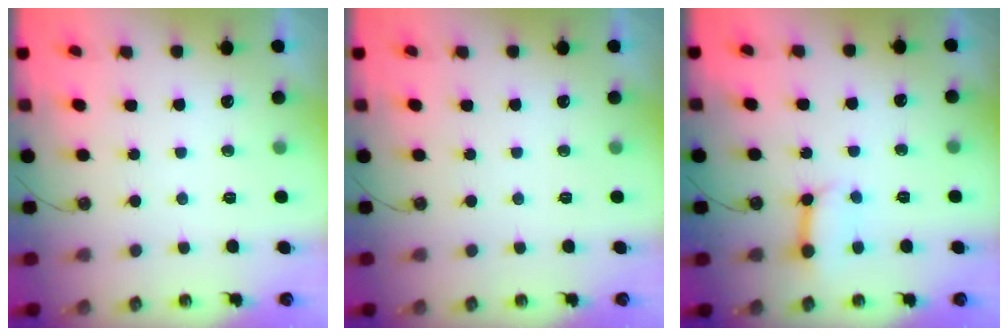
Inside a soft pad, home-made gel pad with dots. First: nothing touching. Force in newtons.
{"total": 0.0}
{"total": 7.9, "press": 7.8, "slide": 0.9}